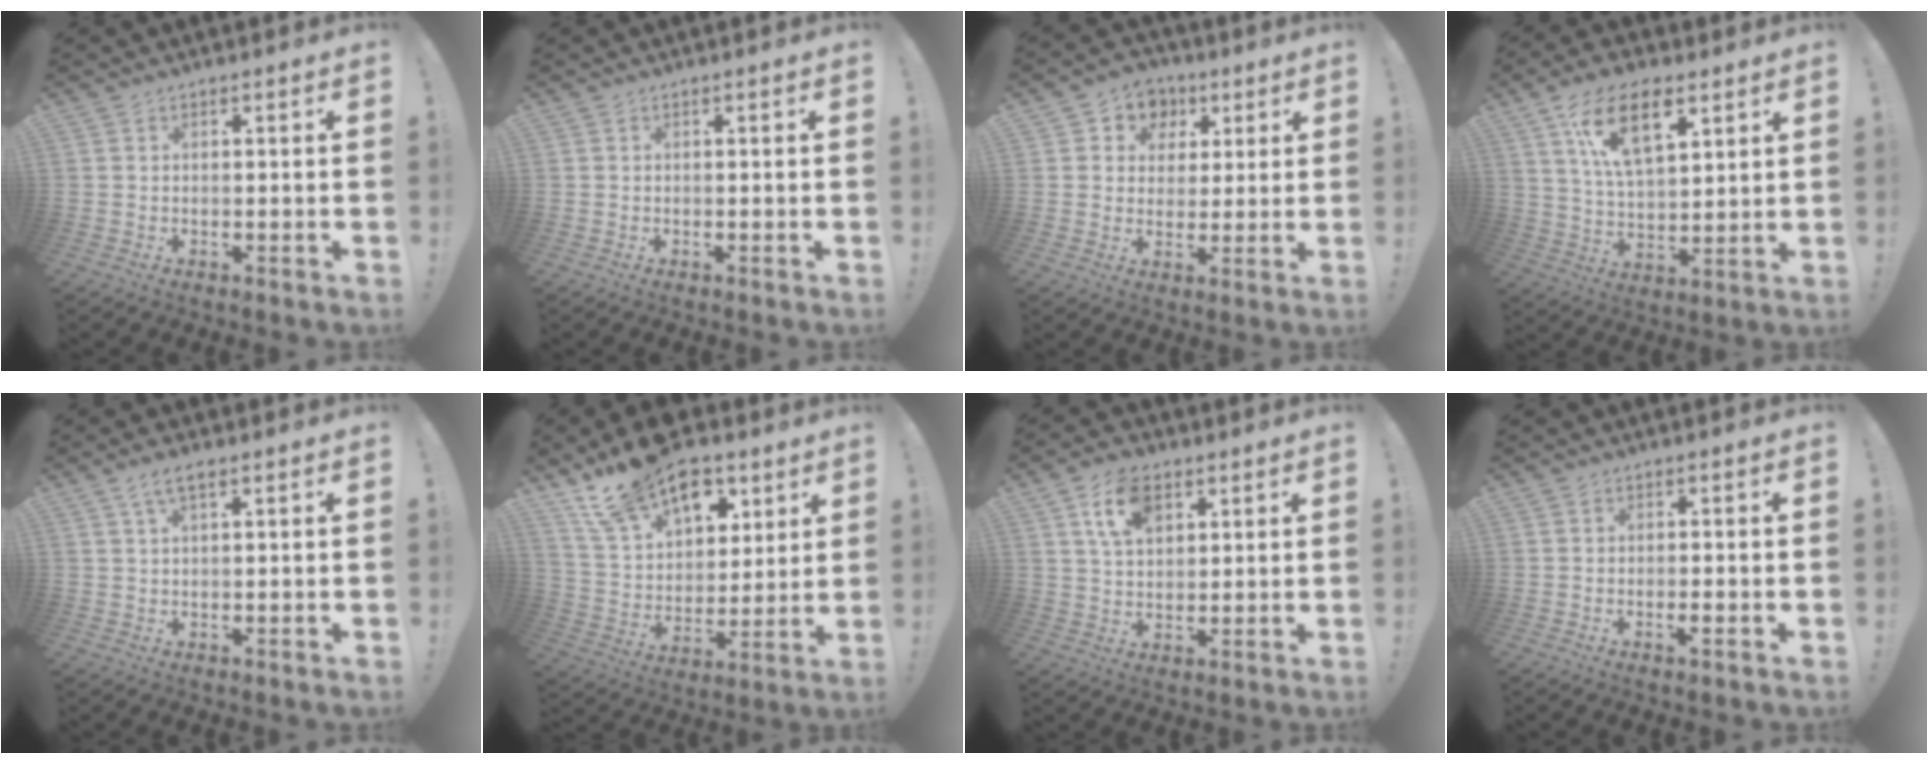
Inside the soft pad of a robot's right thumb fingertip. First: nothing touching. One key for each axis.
{"total": 0.0}
{"total": 7.5, "fx": 2.2, "fy": 7.0, "fz": 1.7, "tx": -0.014, "ty": -0.015, "tz": 0.045}
{"total": 15.1, "fx": 7.7, "fy": 7.2, "fz": 10.8, "tx": -0.180, "ty": -0.018, "tz": 0.136}
{"total": 4.3, "fx": 2.2, "fy": 1.4, "fz": 3.4, "tx": -0.069, "ty": 0.001, "tz": 0.041}
{"total": 20.4, "fx": 12.9, "fy": 12.2, "fz": 10.0, "tx": -0.155, "ty": -0.082, "tz": 0.242}
{"total": 10.9, "fx": 5.4, "fy": 6.8, "fz": 6.6, "tx": -0.110, "ty": -0.004, "tz": 0.101}
{"total": 2.1, "fx": -0.9, "fy": 0.0, "fz": 1.8, "tx": -0.035, "ty": 0.001, "tz": -0.015}